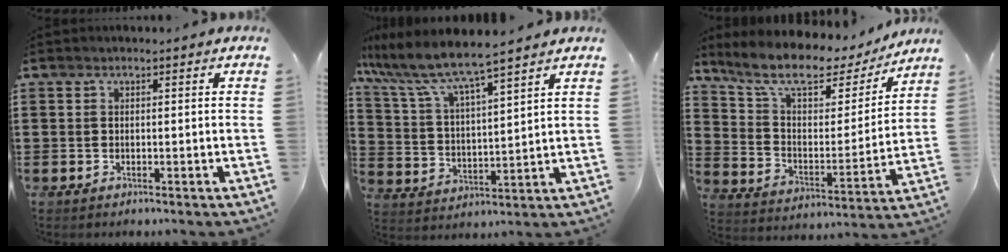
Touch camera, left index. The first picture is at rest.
{"total": 6.9, "force": [6.2, 0.0, 3.1], "torque": [-0.088, -0.037, 0.101]}
{"total": 9.8, "force": [7.9, 3.0, 5.0], "torque": [-0.125, -0.042, 0.133]}